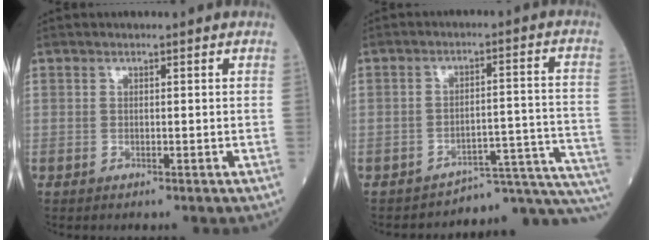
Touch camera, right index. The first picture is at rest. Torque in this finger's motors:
{"motor_torque": [-1.20, -0.94, -0.22, -0.21]}